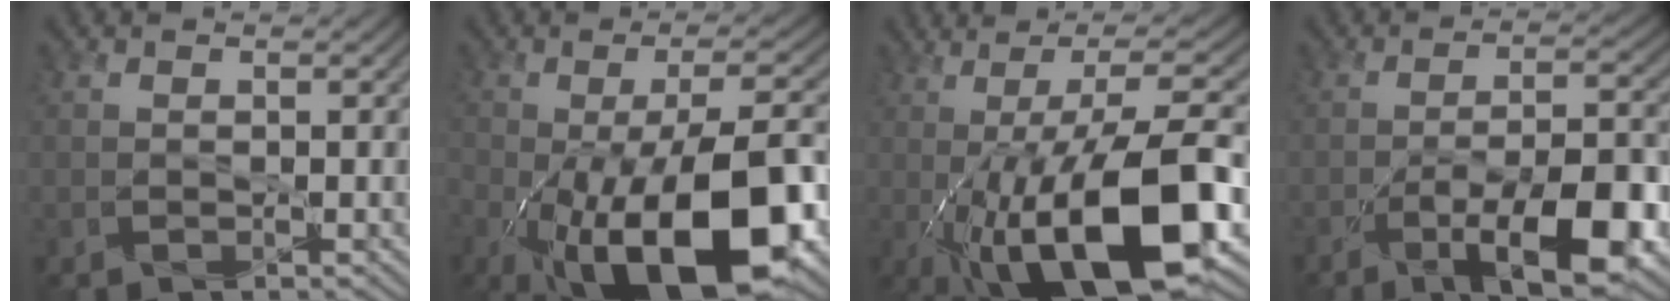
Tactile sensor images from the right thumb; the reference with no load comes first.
{"total": 18.4, "force": [-6.5, 8.1, 15.2], "torque": [-0.257, -0.039, -0.094]}
{"total": 18.0, "force": [-4.4, 5.4, 16.6], "torque": [-0.261, 0.012, -0.071]}
{"total": 11.2, "force": [-5.5, 3.4, 9.1], "torque": [-0.146, -0.002, -0.090]}